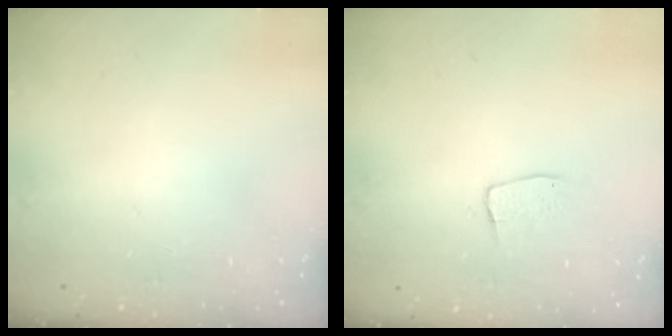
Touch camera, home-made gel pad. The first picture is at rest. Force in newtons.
{"total": 5.9, "press": 5.9, "slide": 0.3}